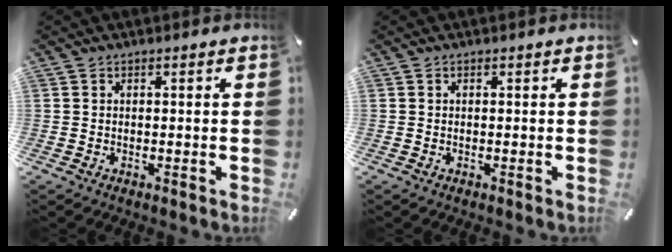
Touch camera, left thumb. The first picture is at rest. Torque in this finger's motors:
{"motor_torque": [-0.07, -0.12, 0.08, 0.07, -0.05]}